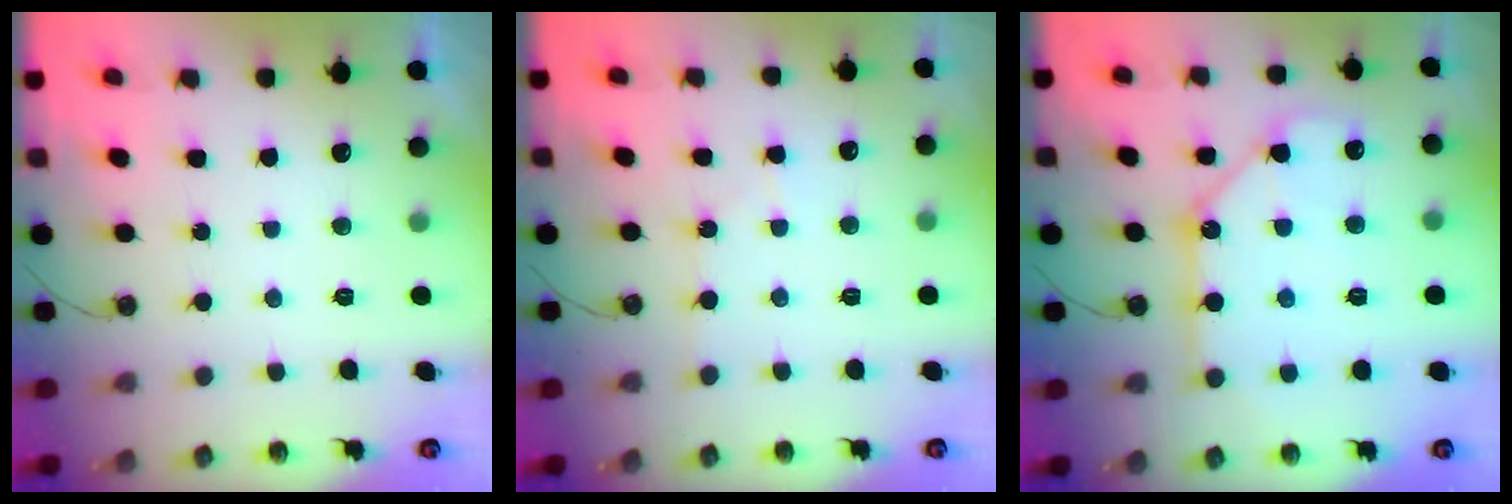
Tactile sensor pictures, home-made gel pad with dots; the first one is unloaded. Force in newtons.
{"total": 3.9, "press": 3.9, "slide": 0.5}
{"total": 11.1, "press": 11.1, "slide": 1.3}